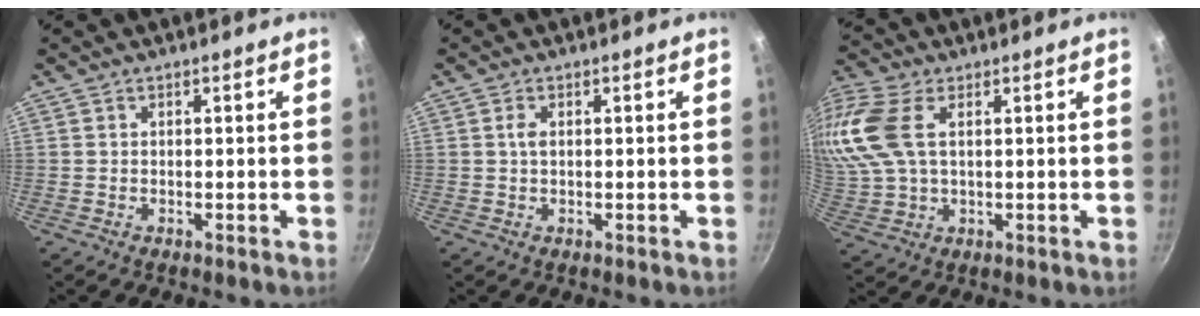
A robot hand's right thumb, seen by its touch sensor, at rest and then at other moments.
{"total": 1.4, "force": [0.3, 0.7, 1.2], "torque": [-0.023, 0.003, 0.004]}
{"total": 12.0, "force": [3.3, 7.0, 9.2], "torque": [-0.202, 0.015, 0.062]}